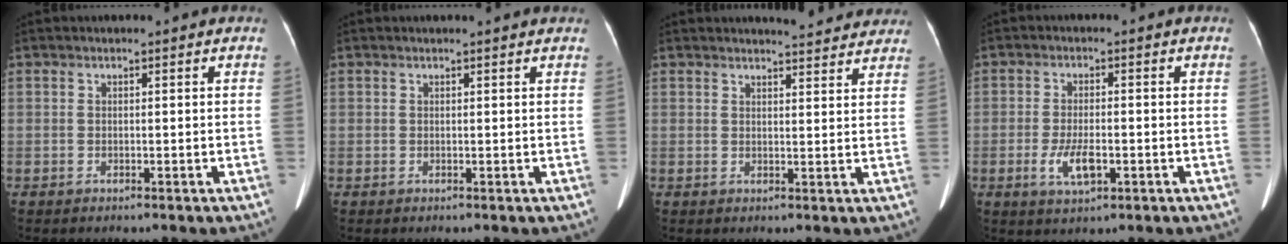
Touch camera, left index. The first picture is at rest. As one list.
[{"total": 2.1, "force": [2.0, -0.2, 0.5], "torque": [-0.011, 0.006, 0.018]}, {"total": 7.8, "force": [7.5, 1.3, 1.6], "torque": [-0.013, -0.005, 0.072]}, {"total": 4.8, "force": [-1.6, 1.8, 4.2], "torque": [-0.089, -0.005, -0.022]}]